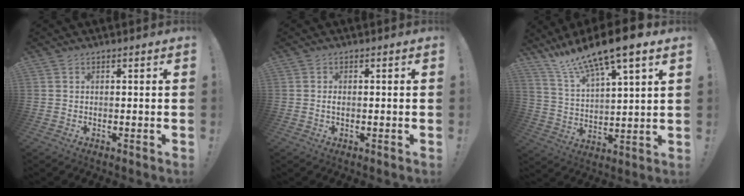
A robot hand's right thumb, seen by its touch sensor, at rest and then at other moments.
{"total": 0.8, "force": [0.0, 0.6, 0.6], "torque": [-0.011, 0.004, 0.000]}
{"total": 13.1, "force": [10.9, 1.4, 7.2], "torque": [-0.136, -0.086, 0.184]}